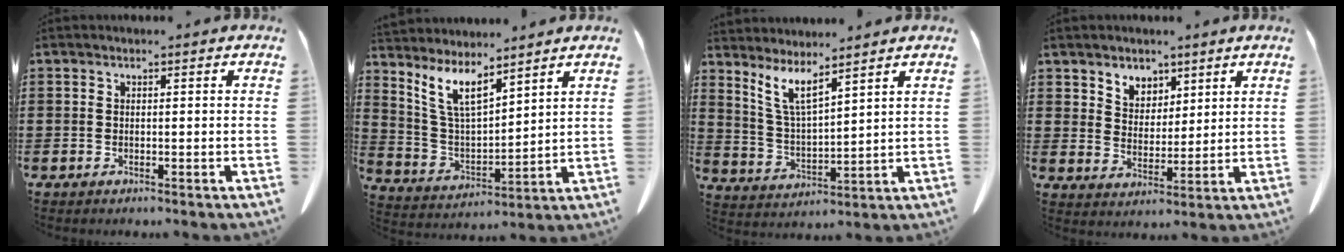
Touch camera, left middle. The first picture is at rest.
{"total": 7.7, "force": [5.7, 2.1, 4.6], "torque": [-0.110, -0.025, 0.105]}
{"total": 5.8, "force": [4.5, 0.5, 3.7], "torque": [-0.086, -0.027, 0.079]}
{"total": 4.7, "force": [3.8, 2.7, 0.3], "torque": [-0.024, -0.005, 0.073]}